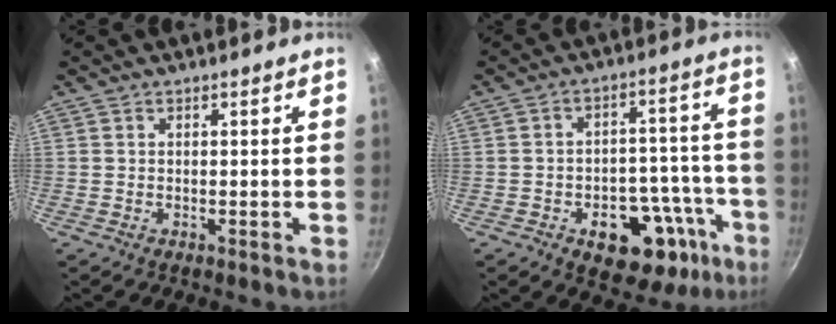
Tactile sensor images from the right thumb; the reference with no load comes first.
{"total": 18.0, "force": [-8.1, 11.0, 11.7], "torque": [-0.090, 0.051, -0.098]}